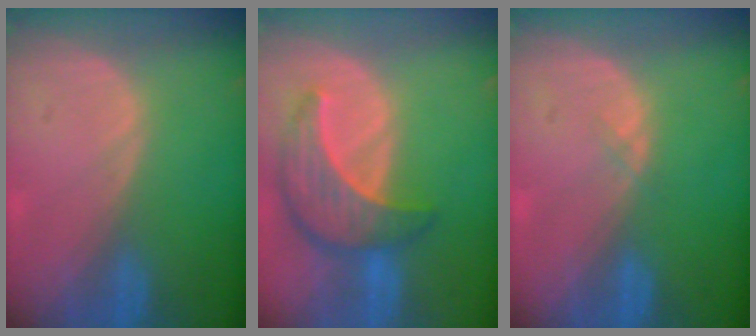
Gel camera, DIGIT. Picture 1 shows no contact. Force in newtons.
{"total": 8.7, "press": 7.9, "slide": 3.7}
{"total": 0.6, "press": 0.5, "slide": 0.2}